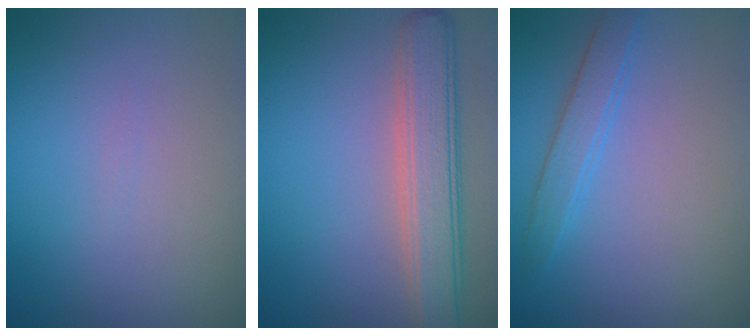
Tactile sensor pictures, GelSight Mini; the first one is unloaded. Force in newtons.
{"total": 5.3, "press": 5.3, "slide": 0.4}
{"total": 2.1, "press": 2.1, "slide": 0.1}